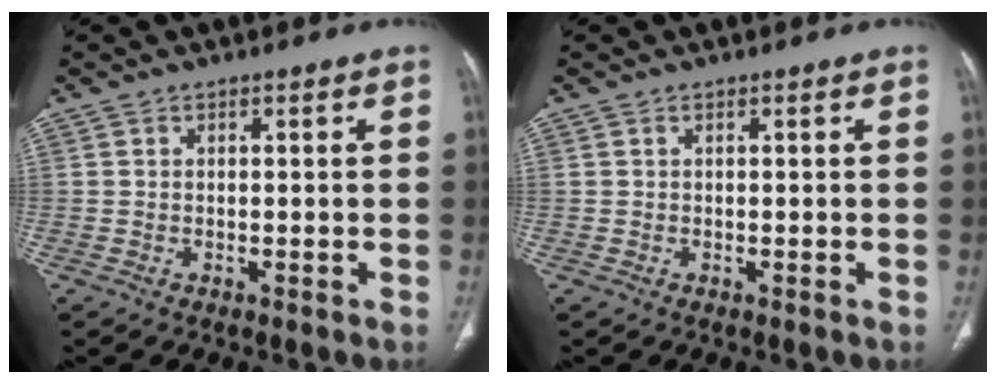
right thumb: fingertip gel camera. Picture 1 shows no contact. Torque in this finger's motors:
{"motor_torque": [-0.02, -0.18, -0.01, 0.56, 0.03]}